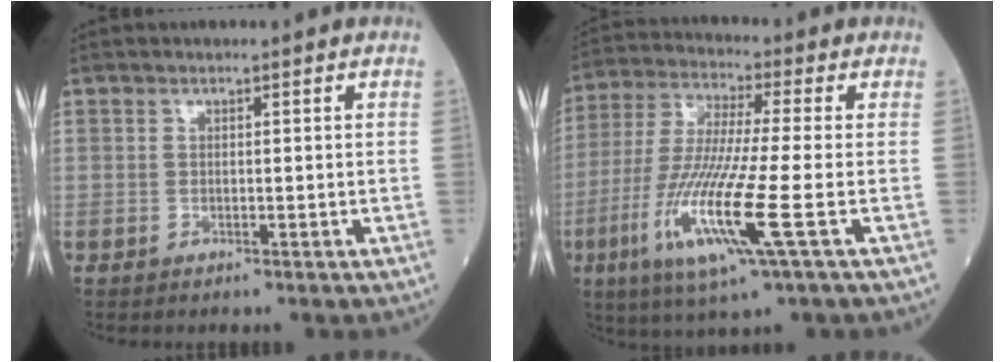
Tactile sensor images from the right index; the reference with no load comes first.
{"total": 14.8, "force": [-4.8, 0.2, 14.0], "torque": [-0.295, -0.027, -0.097]}